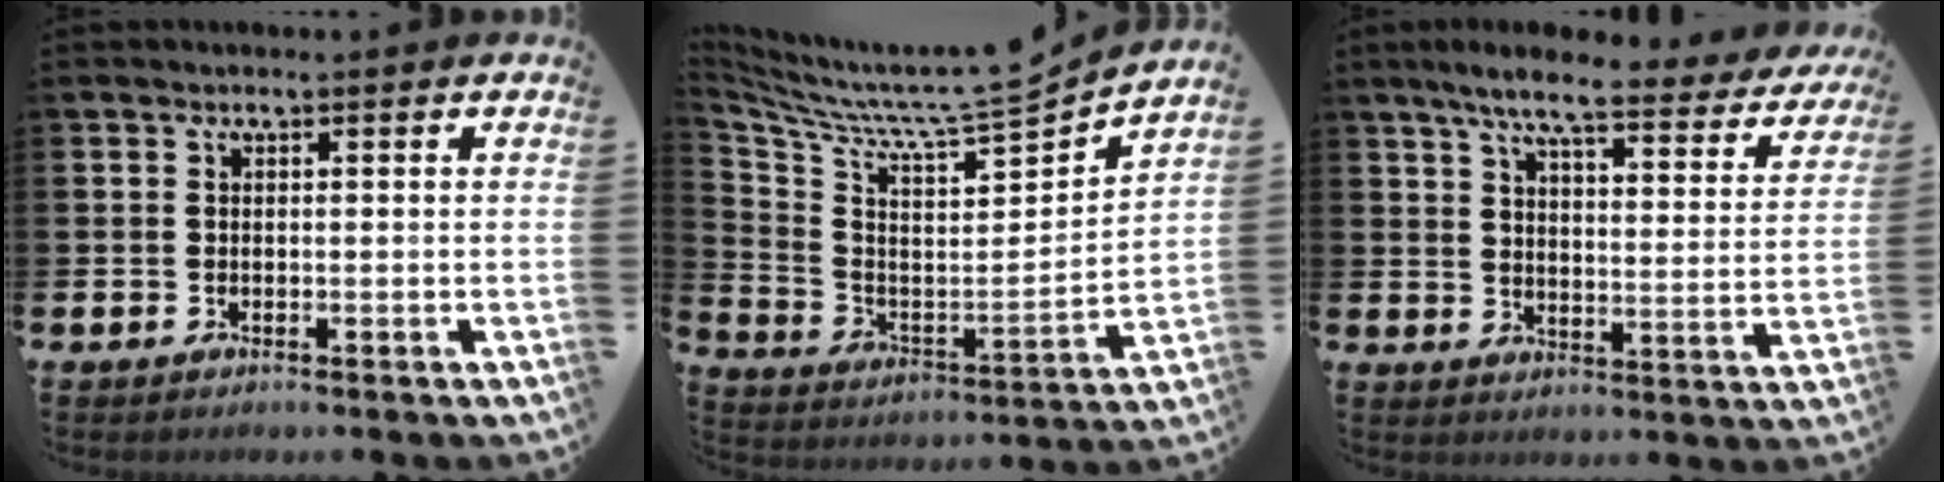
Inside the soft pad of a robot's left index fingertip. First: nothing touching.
{"total": 7.8, "force": [7.2, 0.8, 3.1], "torque": [-0.091, -0.072, 0.113]}
{"total": 7.6, "force": [6.4, 0.9, 4.0], "torque": [-0.087, -0.038, 0.102]}